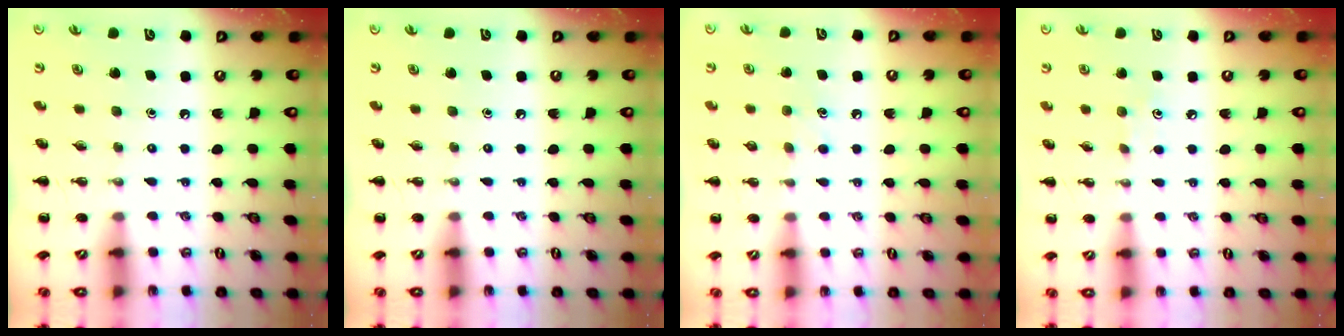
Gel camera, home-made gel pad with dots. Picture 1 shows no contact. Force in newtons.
{"total": 0.0}
{"total": 4.4, "press": 4.2, "slide": 1.4}
{"total": 4.8, "press": 4.5, "slide": 1.6}